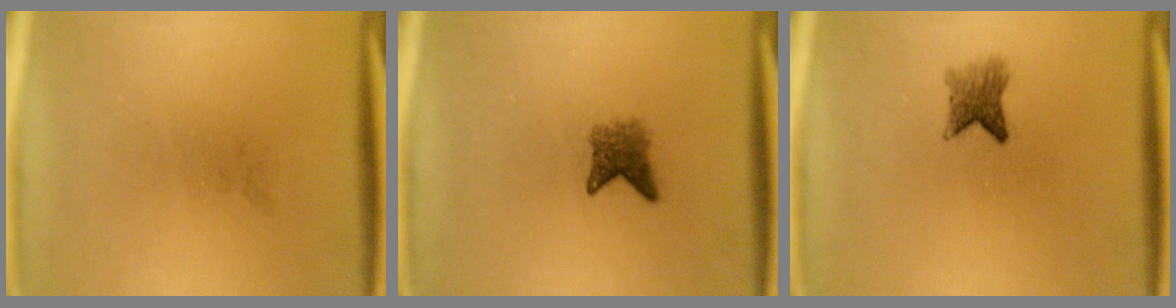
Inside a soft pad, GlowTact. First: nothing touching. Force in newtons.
{"total": 2.8}
{"total": 3.0}